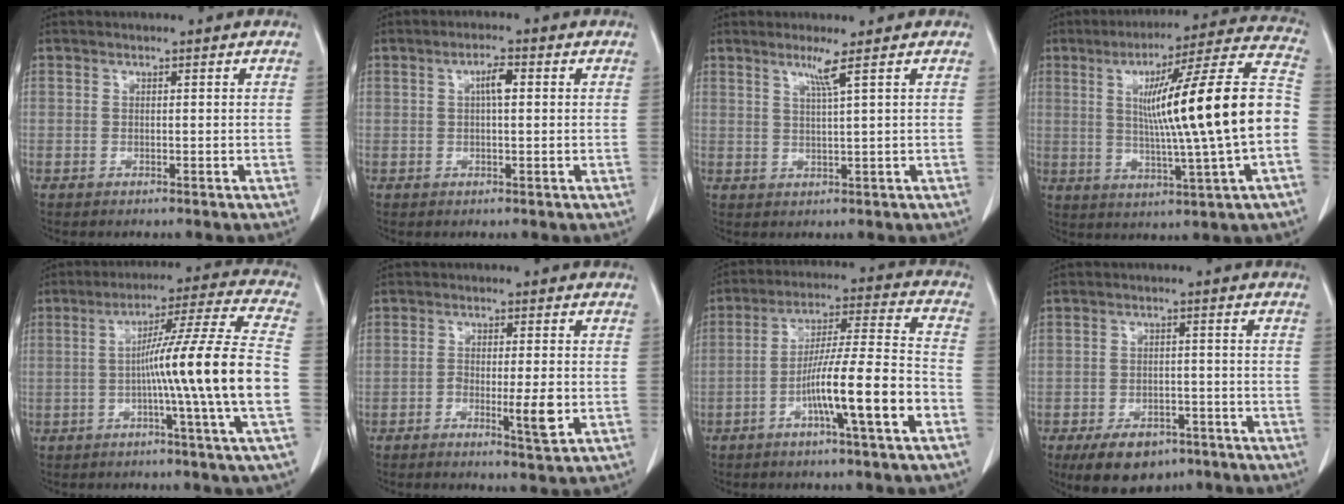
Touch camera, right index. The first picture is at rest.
{"total": 2.7, "force": [0.5, 0.6, 2.6], "torque": [-0.048, 0.005, 0.008]}
{"total": 2.8, "force": [1.6, -1.1, 2.1], "torque": [-0.043, -0.008, 0.036]}
{"total": 18.3, "force": [-2.1, -1.4, 18.1], "torque": [-0.275, 0.003, -0.043]}
{"total": 15.9, "force": [-2.8, -2.6, 15.4], "torque": [-0.239, 0.002, -0.053]}
{"total": 4.8, "force": [-1.4, 0.6, 4.5], "torque": [-0.070, -0.005, -0.019]}
{"total": 13.4, "force": [-5.5, 0.0, 12.2], "torque": [-0.210, 0.008, -0.093]}
{"total": 8.4, "force": [-5.8, 4.5, 4.1], "torque": [-0.065, 0.000, -0.085]}